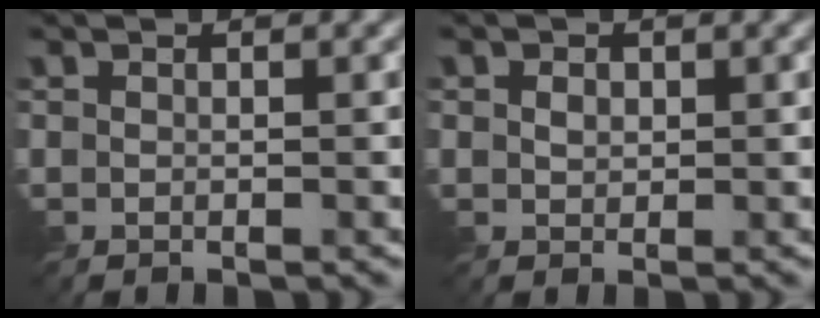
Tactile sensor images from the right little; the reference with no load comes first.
{"total": 1.0, "force": [0.2, 0.9, 0.4], "torque": [-0.009, -0.003, 0.002]}